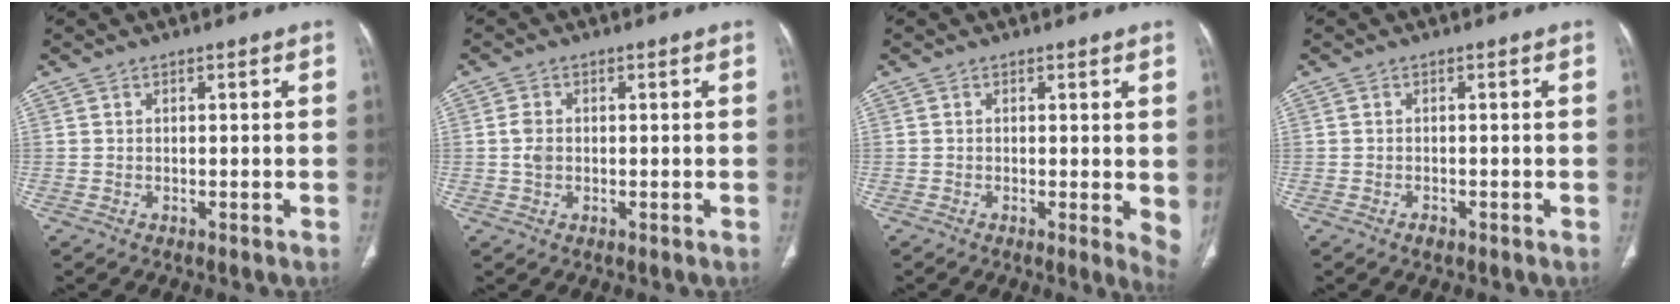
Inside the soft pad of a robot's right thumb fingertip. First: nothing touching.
{"total": 2.4, "force": [0.0, 1.6, 1.8], "torque": [-0.037, 0.002, -0.001]}
{"total": 4.9, "force": [0.1, 1.4, 4.6], "torque": [-0.054, -0.012, -0.002]}
{"total": 1.0, "force": [-0.7, 0.6, 0.4], "torque": [-0.007, 0.004, -0.011]}